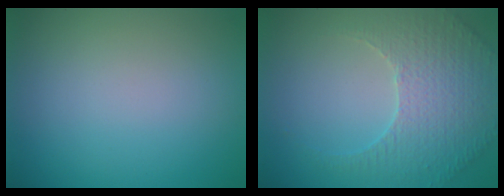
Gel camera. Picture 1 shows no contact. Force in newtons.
{"total": 4.1, "press": 3.7, "slide": 1.9}